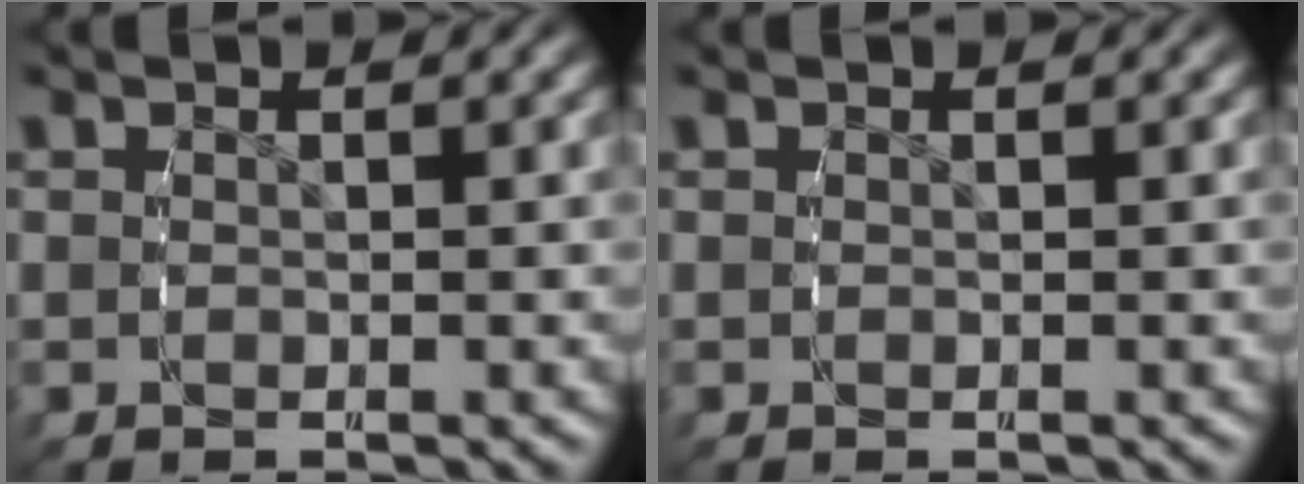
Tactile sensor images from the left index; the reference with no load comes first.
{"total": 0.0}